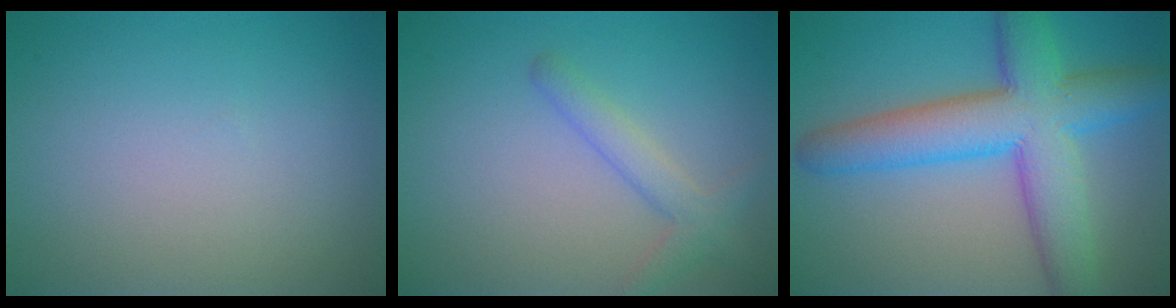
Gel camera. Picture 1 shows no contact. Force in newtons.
{"total": 2.5, "press": 2.5, "slide": 0.1}
{"total": 9.3, "press": 9.3, "slide": 0.4}